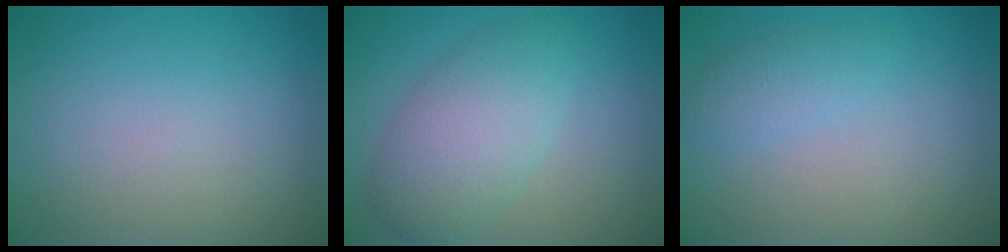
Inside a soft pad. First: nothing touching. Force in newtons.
{"total": 5.6, "press": 5.6, "slide": 0.2}
{"total": 1.7, "press": 1.7, "slide": 0.1}